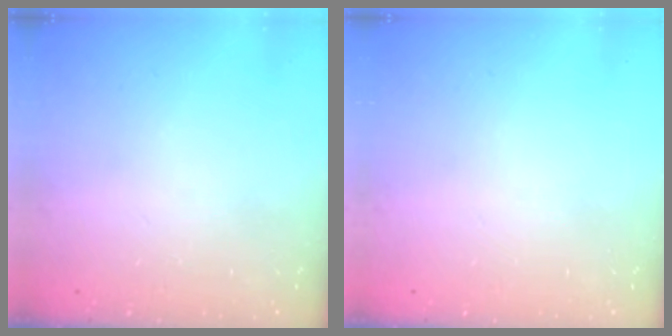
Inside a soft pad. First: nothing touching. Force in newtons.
{"total": 0.0}